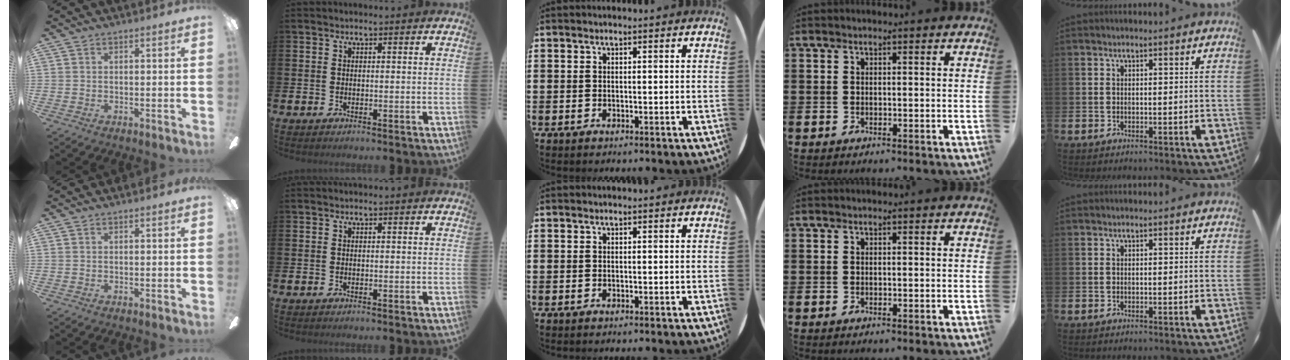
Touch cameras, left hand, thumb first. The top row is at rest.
{}